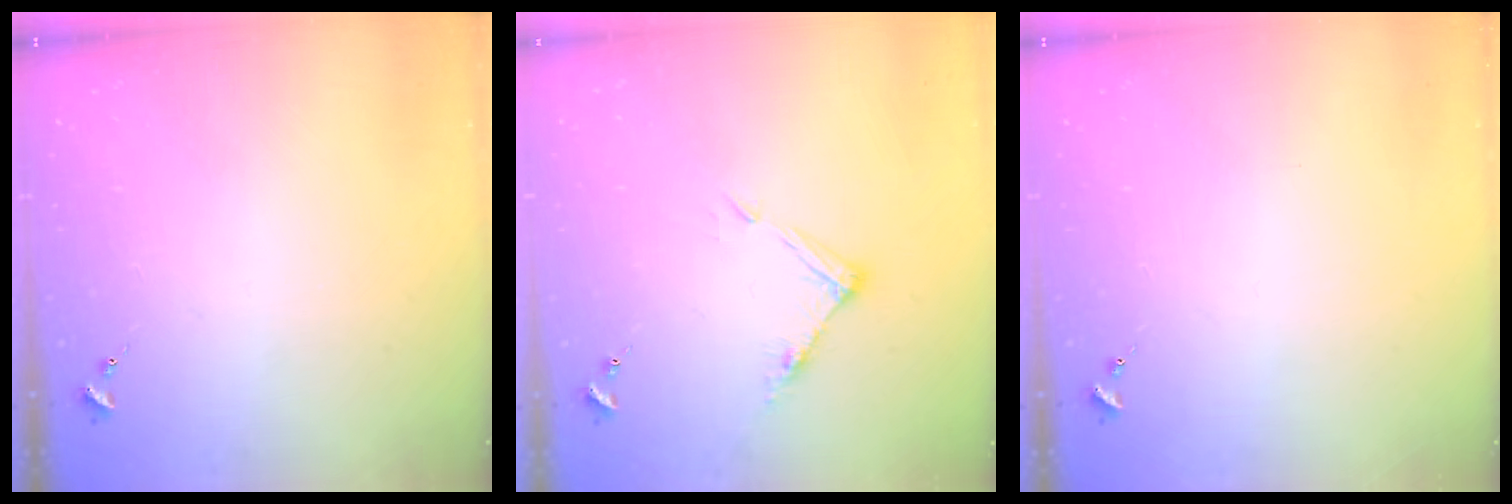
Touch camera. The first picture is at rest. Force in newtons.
{"total": 8.0, "press": 8.0, "slide": 0.4}
{"total": 0.0}